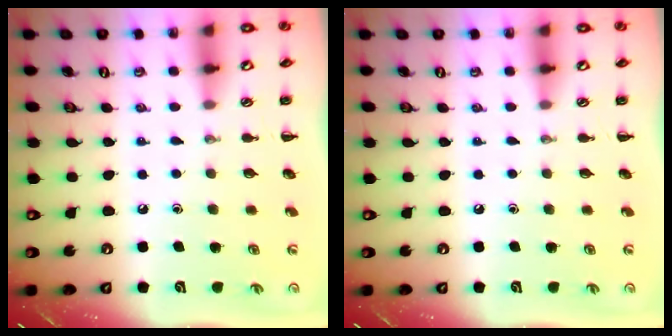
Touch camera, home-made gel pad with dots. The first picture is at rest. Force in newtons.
{"total": 0.0}